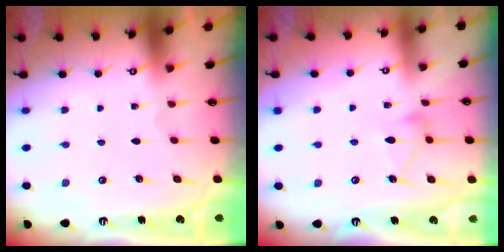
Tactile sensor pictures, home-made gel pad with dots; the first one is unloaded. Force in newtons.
{"total": 7.9, "press": 7.9, "slide": 0.5}